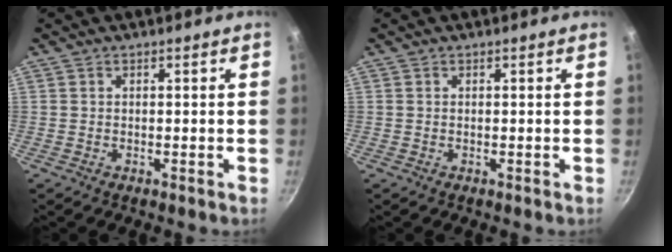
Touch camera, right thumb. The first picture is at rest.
{"total": 0.0}